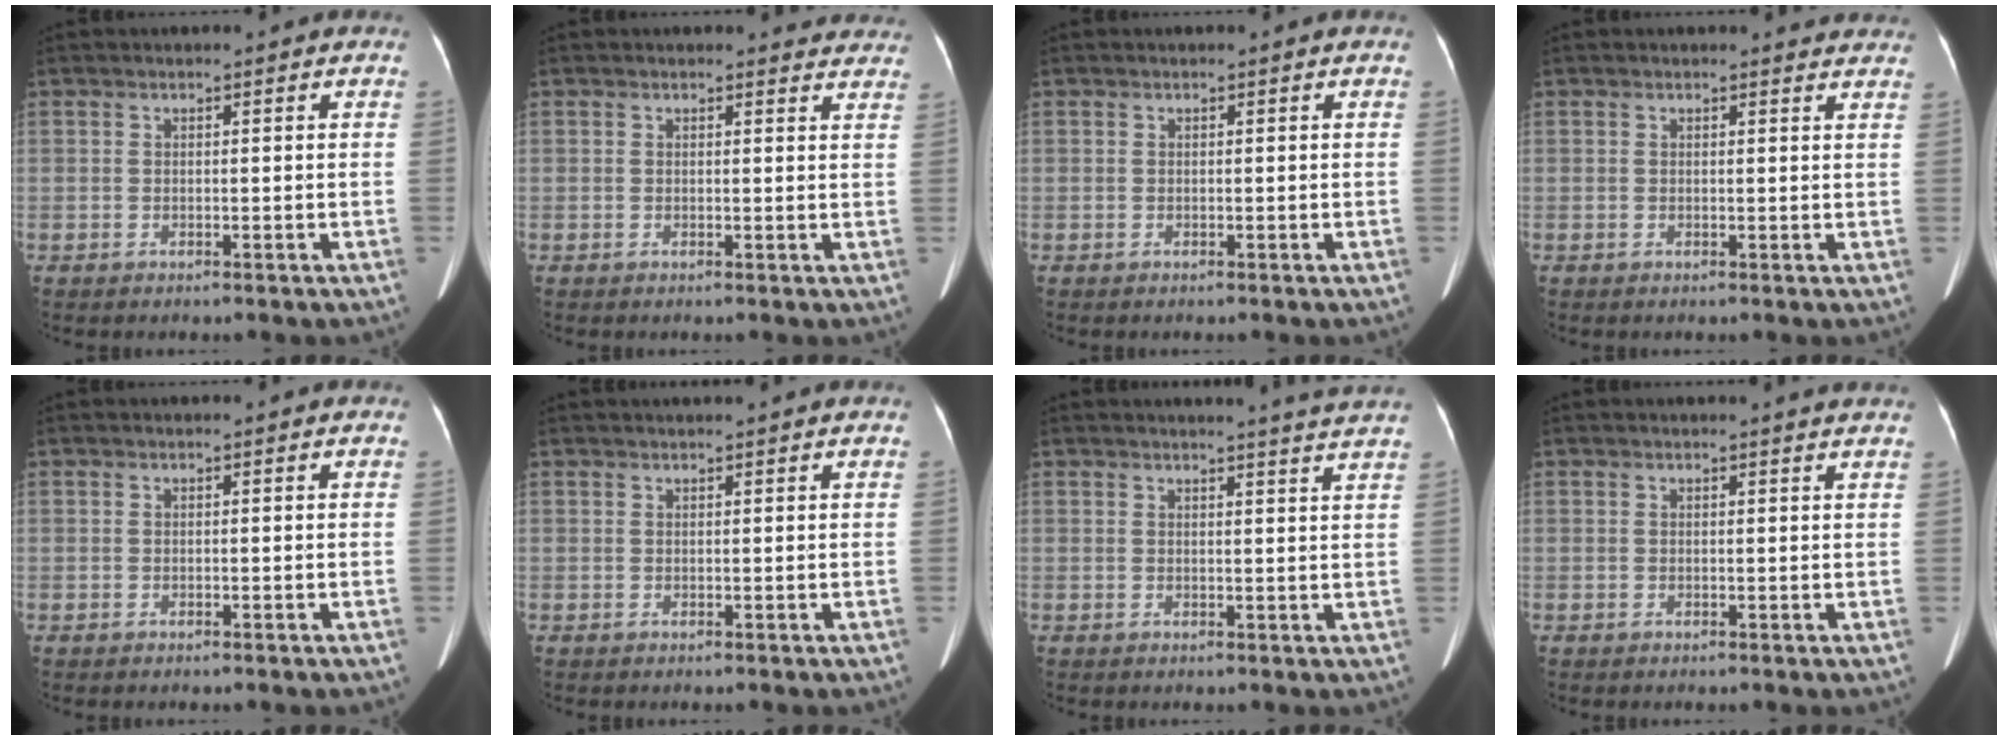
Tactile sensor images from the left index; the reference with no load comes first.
{"total": 5.4, "force": [5.2, 1.5, 0.4], "torque": [0.014, -0.010, 0.030]}
{"total": 0.0}
{"total": 3.9, "force": [3.7, 0.9, 0.4], "torque": [-0.001, -0.006, 0.023]}
{"total": 0.0}
{"total": 3.2, "force": [2.9, -0.2, 1.2], "torque": [-0.014, 0.025, 0.040]}
{"total": 6.0, "force": [5.6, -1.1, 1.8], "torque": [-0.025, -0.013, 0.049]}
{"total": 2.7, "force": [2.6, -0.2, 0.7], "torque": [-0.013, -0.003, 0.020]}